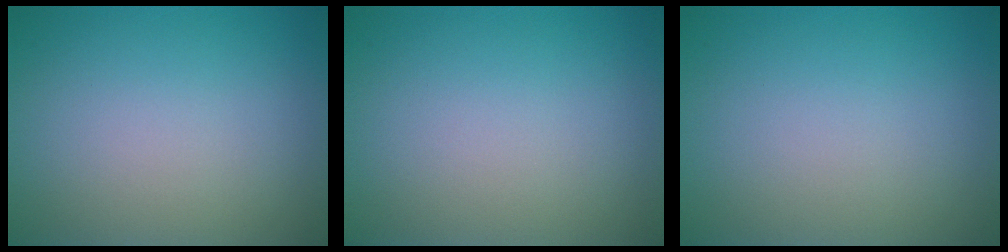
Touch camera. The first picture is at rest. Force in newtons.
{"total": 0.0}
{"total": 0.0}